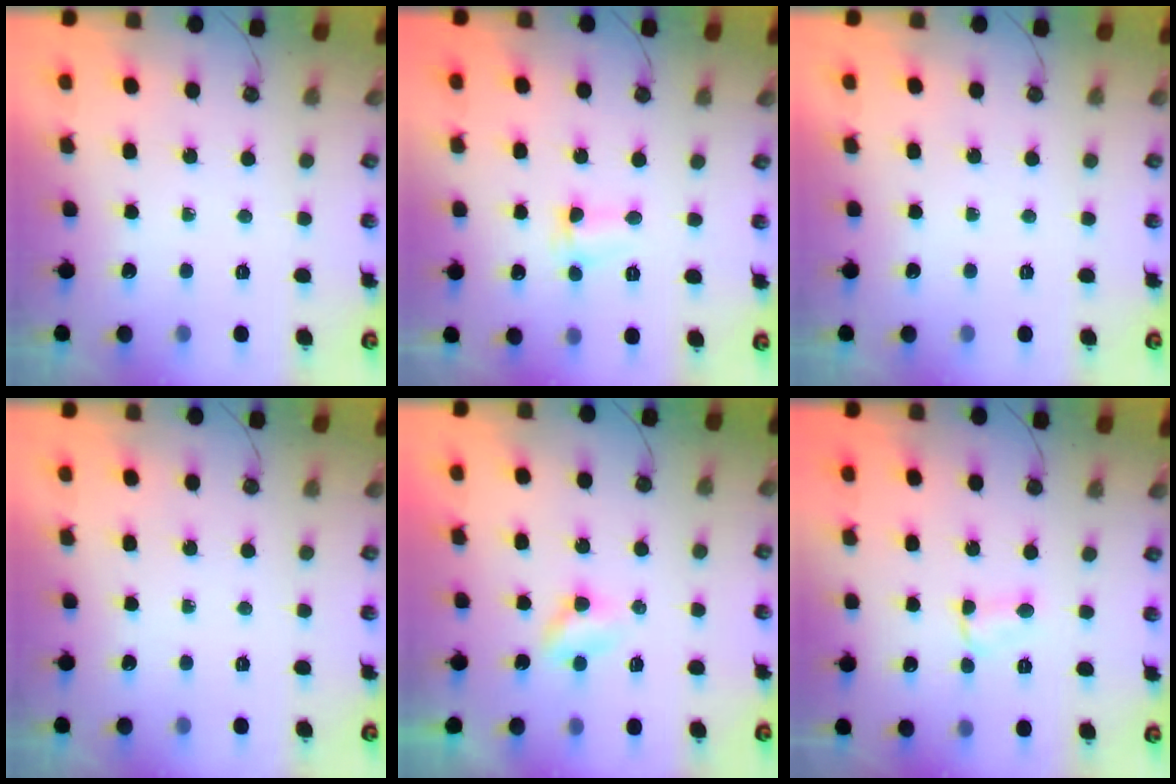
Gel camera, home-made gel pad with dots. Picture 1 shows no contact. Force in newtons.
{"total": 2.5, "press": 2.5, "slide": 0.5}
{"total": 0.0}
{"total": 0.0}
{"total": 3.2, "press": 3.1, "slide": 0.4}
{"total": 2.9, "press": 2.9, "slide": 0.5}